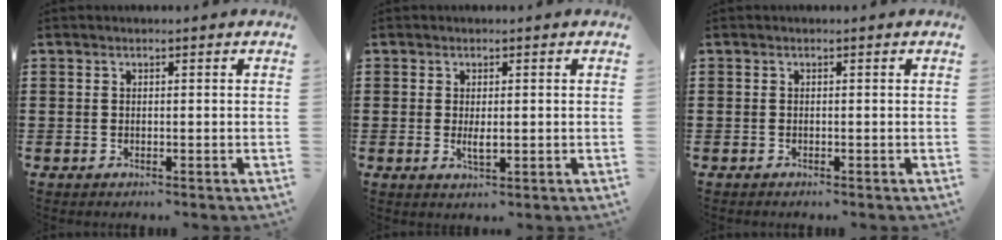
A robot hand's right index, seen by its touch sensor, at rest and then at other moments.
{"total": 2.2, "force": [0.0, 0.7, 2.1], "torque": [-0.039, -0.002, -0.001]}
{"total": 0.0}